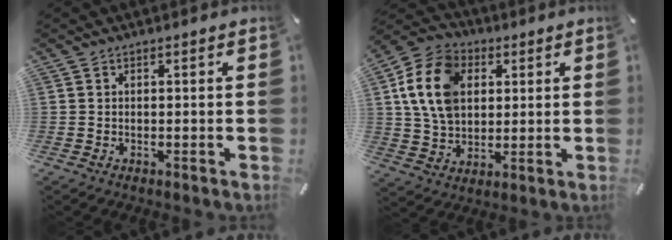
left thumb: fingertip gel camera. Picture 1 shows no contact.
{"total": 14.2, "force": [3.8, 11.1, 7.9], "torque": [-0.189, 0.008, 0.070]}